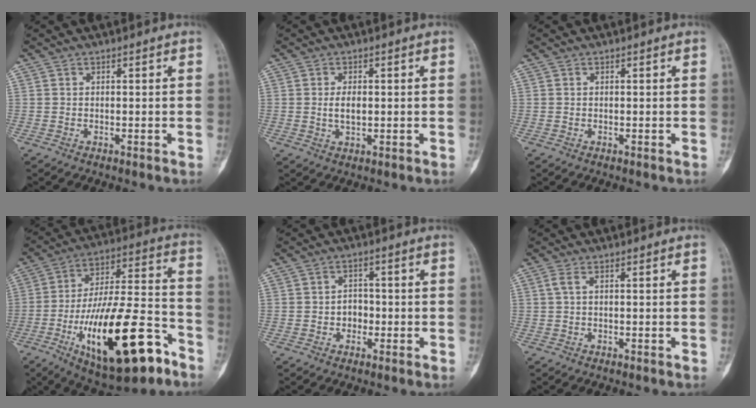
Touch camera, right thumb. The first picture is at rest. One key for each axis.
{"total": 3.3, "fx": 0.2, "fy": 1.7, "fz": 2.8, "tx": -0.048, "ty": -0.003, "tz": 0.007}
{"total": 0.0}
{"total": 26.5, "fx": -11.9, "fy": 9.4, "fz": 21.7, "tx": -0.368, "ty": 0.059, "tz": -0.181}
{"total": 3.2, "fx": -0.7, "fy": 2.7, "fz": 1.6, "tx": -0.003, "ty": 0.009, "tz": -0.016}
{"total": 1.2, "fx": 0.3, "fy": 0.2, "fz": 1.2, "tx": -0.038, "ty": 0.011, "tz": 0.007}